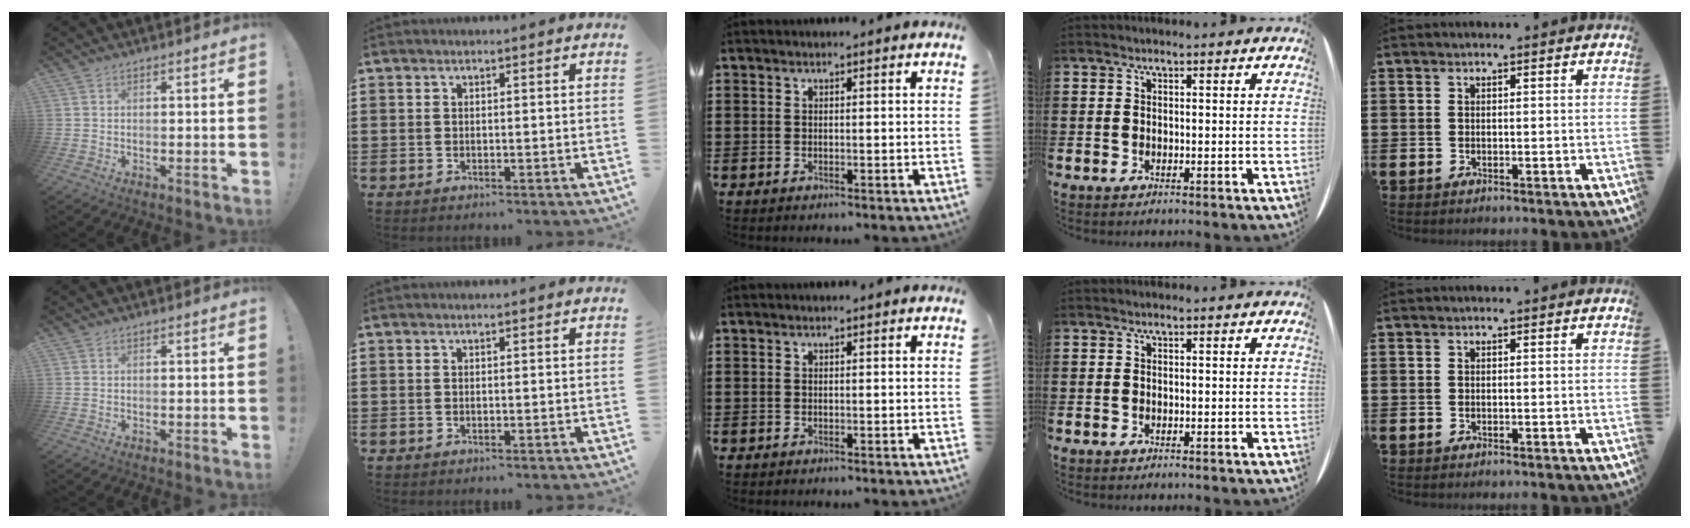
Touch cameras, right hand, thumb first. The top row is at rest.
{}